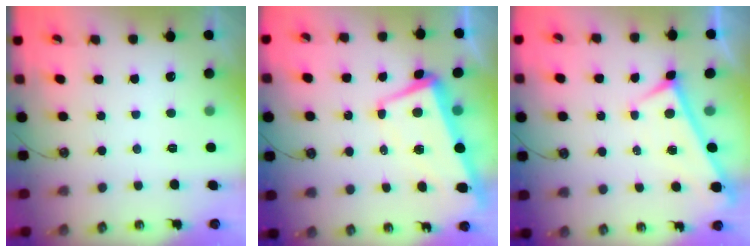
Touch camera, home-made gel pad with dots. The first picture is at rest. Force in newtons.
{"total": 1.6, "press": 0.1, "slide": 1.6}
{"total": 0.0}